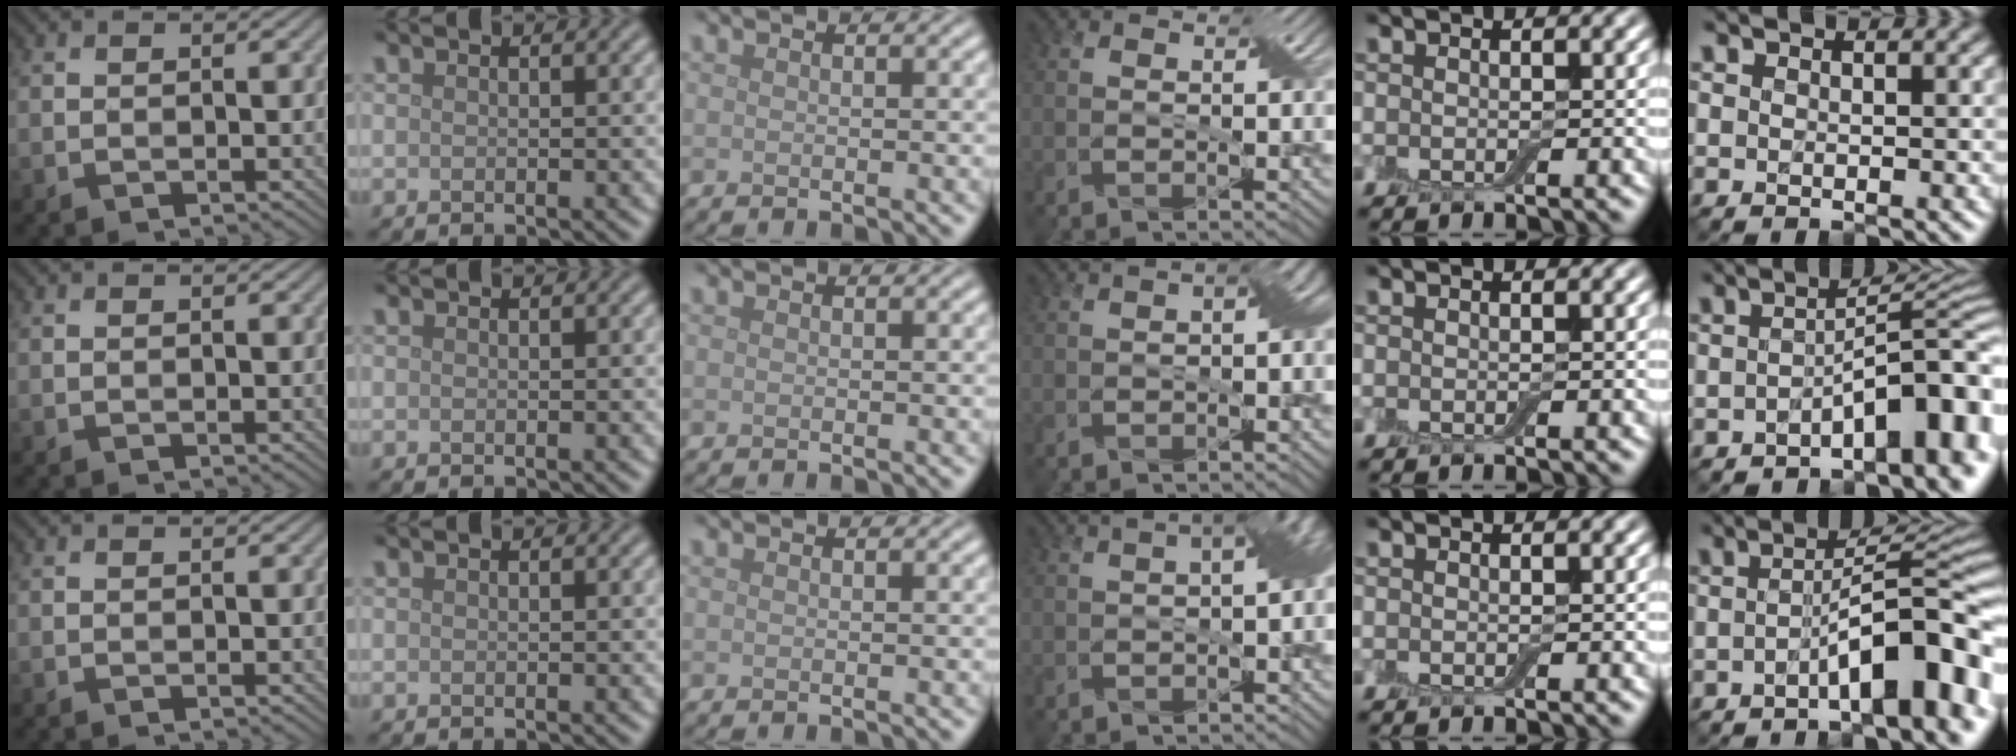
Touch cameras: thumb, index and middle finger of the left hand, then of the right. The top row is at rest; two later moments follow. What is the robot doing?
{"motion": "pour", "object": "bottle"}